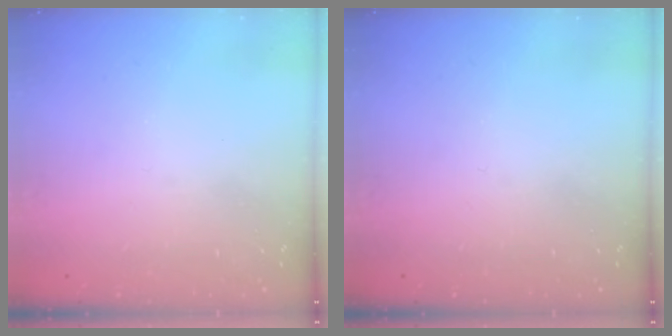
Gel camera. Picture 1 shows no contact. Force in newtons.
{"total": 0.0}